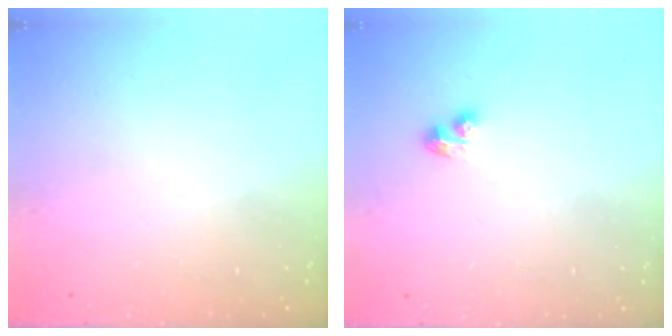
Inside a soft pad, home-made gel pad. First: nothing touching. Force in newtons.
{"total": 3.1, "press": 3.0, "slide": 0.5}